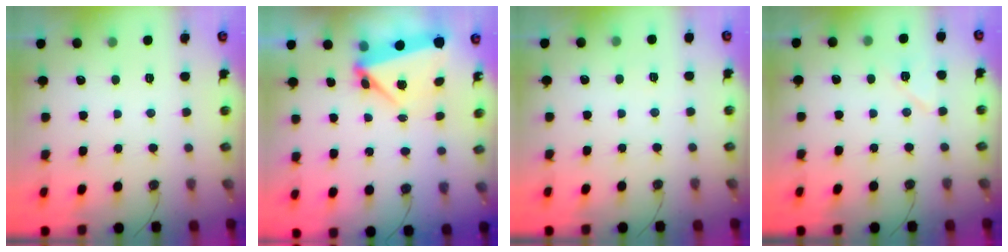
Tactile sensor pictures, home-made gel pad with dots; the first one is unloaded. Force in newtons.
{"total": 7.7, "press": 4.8, "slide": 6.1}
{"total": 2.7, "press": 1.5, "slide": 2.3}
{"total": 7.0, "press": 7.0, "slide": 1.1}